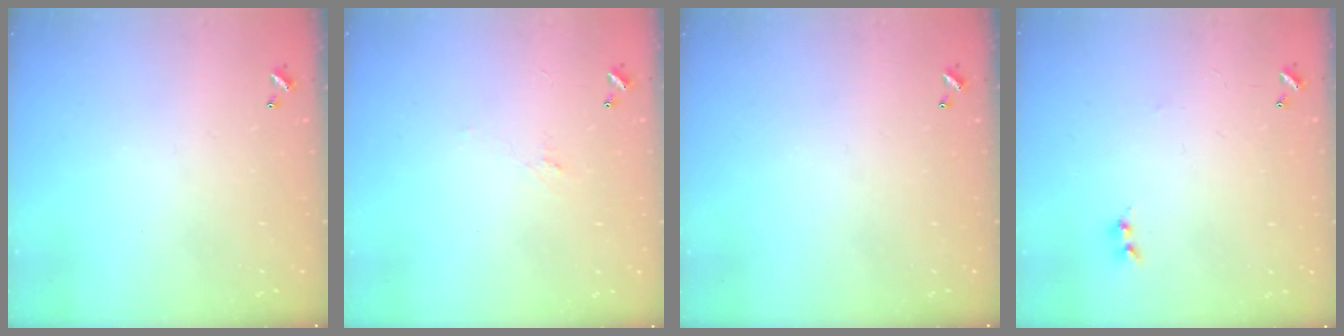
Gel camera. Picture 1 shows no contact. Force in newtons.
{"total": 0.5, "press": 0.0, "slide": 0.5}
{"total": 0.0}
{"total": 1.5, "press": 1.4, "slide": 0.5}